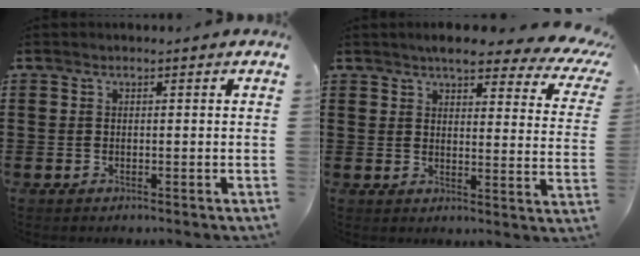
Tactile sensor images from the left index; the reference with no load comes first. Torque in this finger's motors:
{"motor_torque": [2.14, 0.00, 0.60, 0.07]}